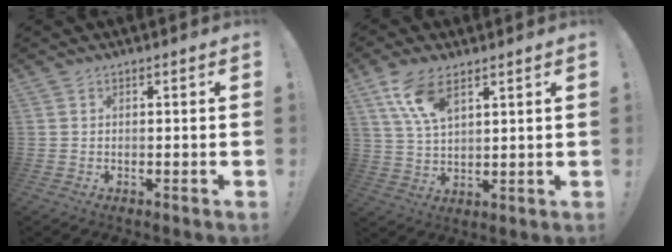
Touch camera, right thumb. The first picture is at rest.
{"total": 10.0, "force": [5.9, 4.5, 6.7], "torque": [-0.129, -0.024, 0.109]}